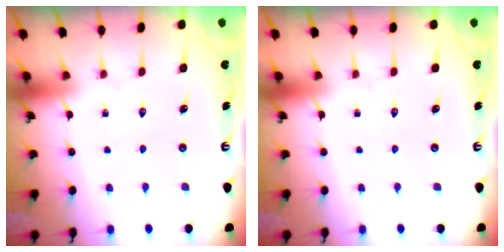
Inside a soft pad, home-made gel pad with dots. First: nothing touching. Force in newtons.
{"total": 0.0}